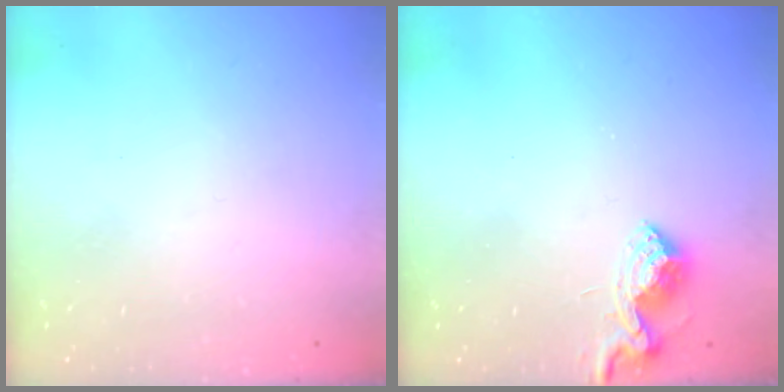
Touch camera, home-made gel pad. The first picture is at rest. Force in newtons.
{"total": 9.1, "press": 9.1, "slide": 0.4}